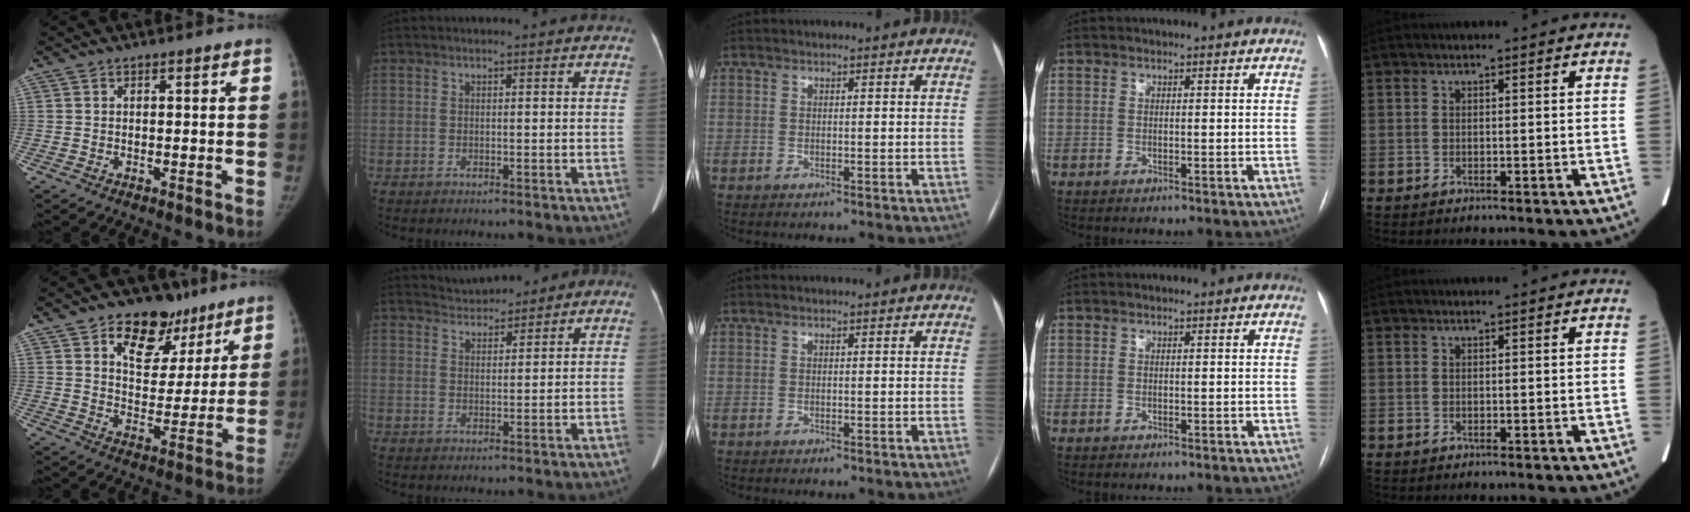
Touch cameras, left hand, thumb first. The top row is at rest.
{"thumb": {"total": 14.2, "force": [8.6, 9.0, 6.7], "torque": [-0.044, -0.039, 0.133]}, "index": {"total": 2.9, "force": [2.3, 1.6, 0.9], "torque": [-0.018, 0.031, 0.045]}}